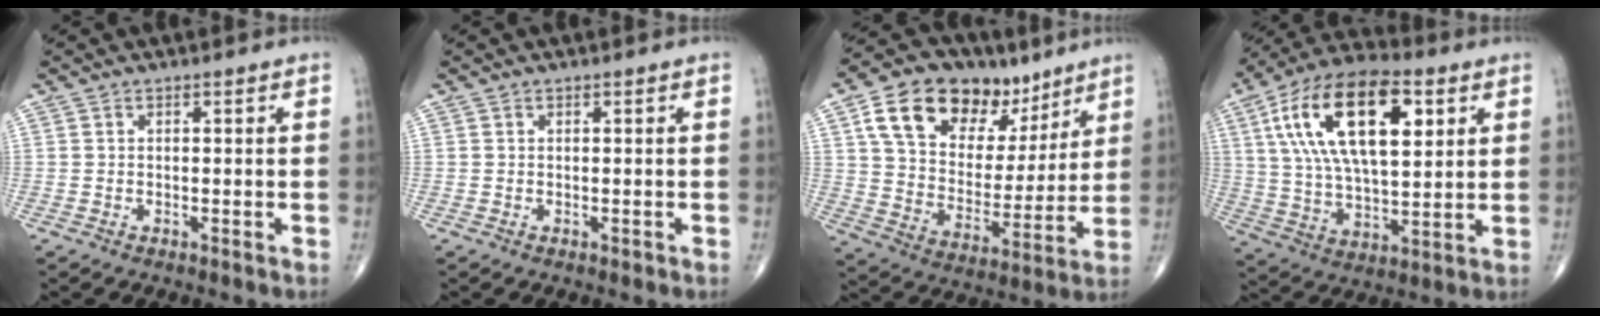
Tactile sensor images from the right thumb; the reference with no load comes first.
{"total": 0.0}
{"total": 22.0, "force": [11.8, 13.5, 12.7], "torque": [-0.169, -0.022, 0.203]}
{"total": 23.6, "force": [7.8, 11.1, 19.2], "torque": [-0.343, -0.001, 0.134]}